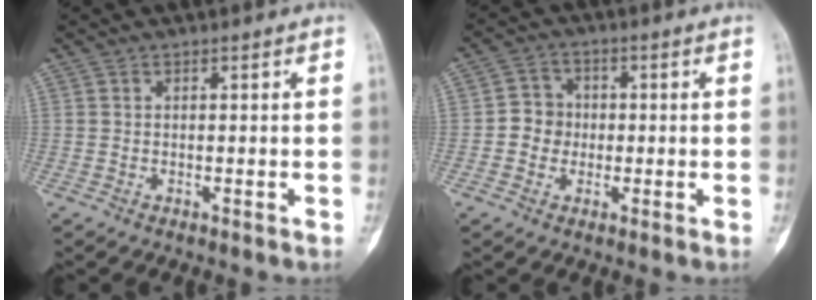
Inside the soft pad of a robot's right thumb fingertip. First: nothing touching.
{"total": 4.8, "force": [-0.5, 4.5, 1.6], "torque": [0.003, 0.012, -0.018]}